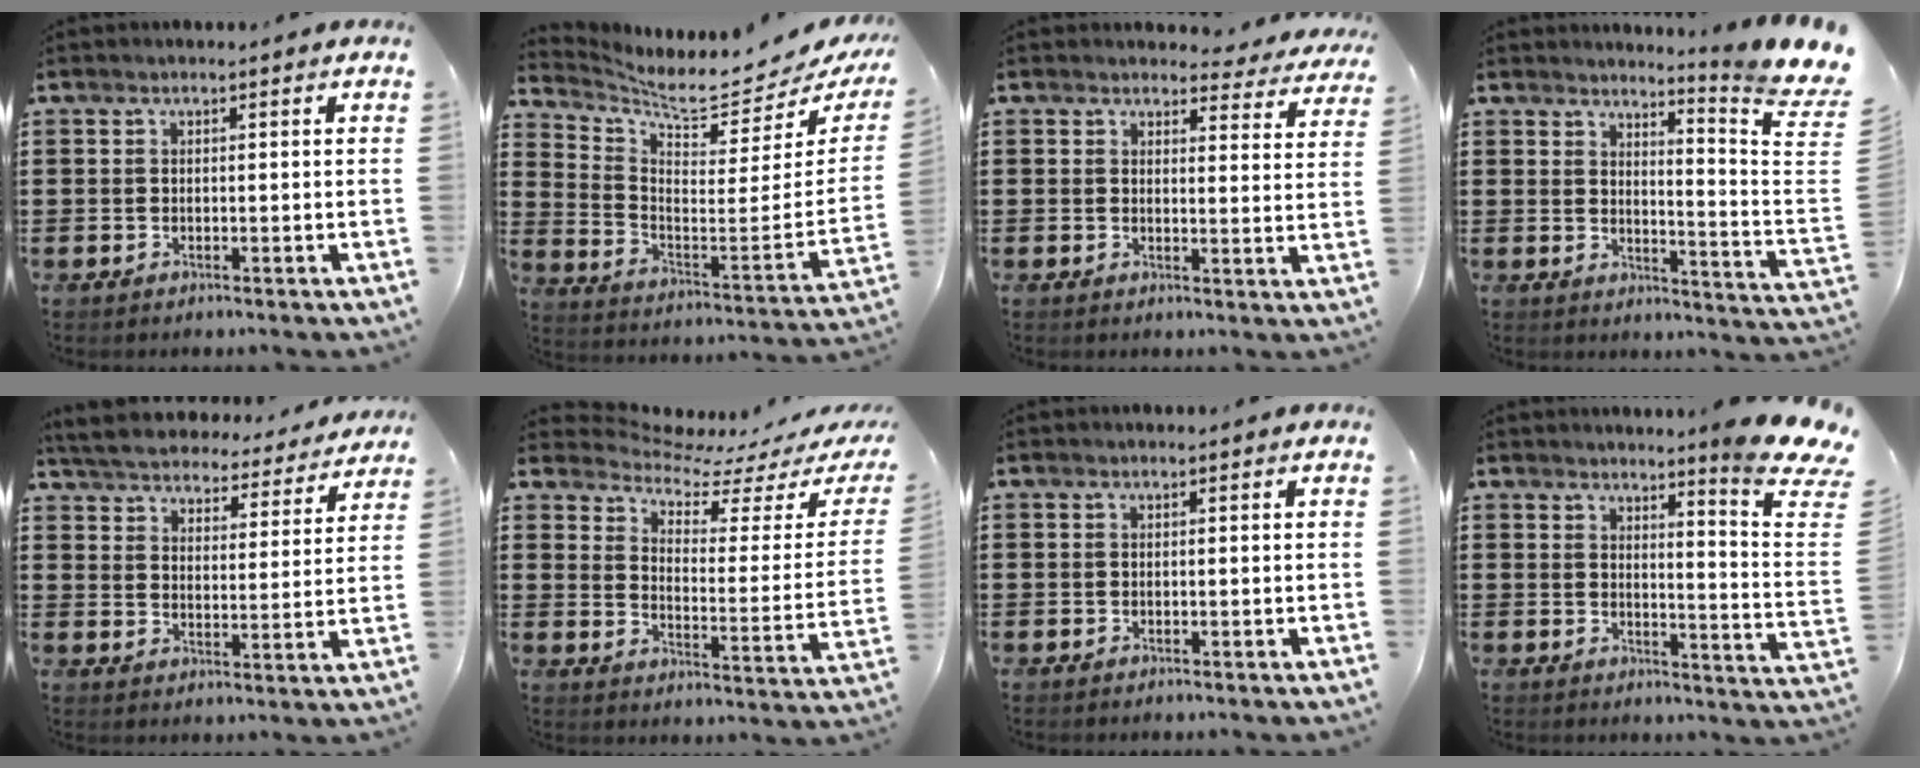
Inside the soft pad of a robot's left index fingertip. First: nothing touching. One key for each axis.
{"total": 6.5, "fx": 5.7, "fy": 0.4, "fz": 3.1, "tx": -0.083, "ty": -0.063, "tz": 0.089}
{"total": 3.3, "fx": 3.1, "fy": 1.0, "fz": 0.7, "tx": -0.010, "ty": -0.018, "tz": 0.053}
{"total": 5.8, "fx": 4.6, "fy": -0.6, "fz": 3.4, "tx": -0.062, "ty": -0.049, "tz": 0.069}
{"total": 5.3, "fx": 5.3, "fy": 0.2, "fz": 0.3, "tx": -0.036, "ty": -0.041, "tz": 0.091}
{"total": 5.1, "fx": 4.6, "fy": 1.3, "fz": 1.6, "tx": -0.055, "ty": -0.037, "tz": 0.075}
{"total": 0.0}
{"total": 7.4, "fx": 5.8, "fy": -0.2, "fz": 4.5, "tx": -0.076, "ty": -0.043, "tz": 0.093}